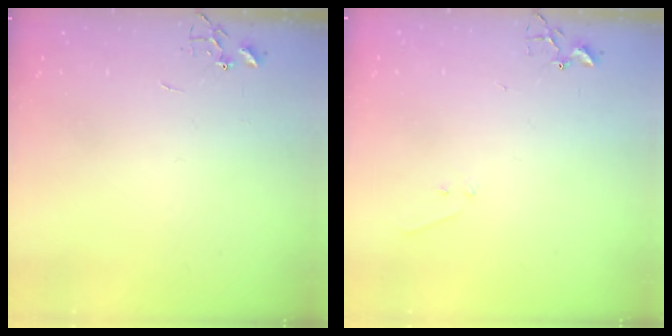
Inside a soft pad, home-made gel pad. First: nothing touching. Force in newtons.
{"total": 5.7, "press": 5.7, "slide": 0.7}